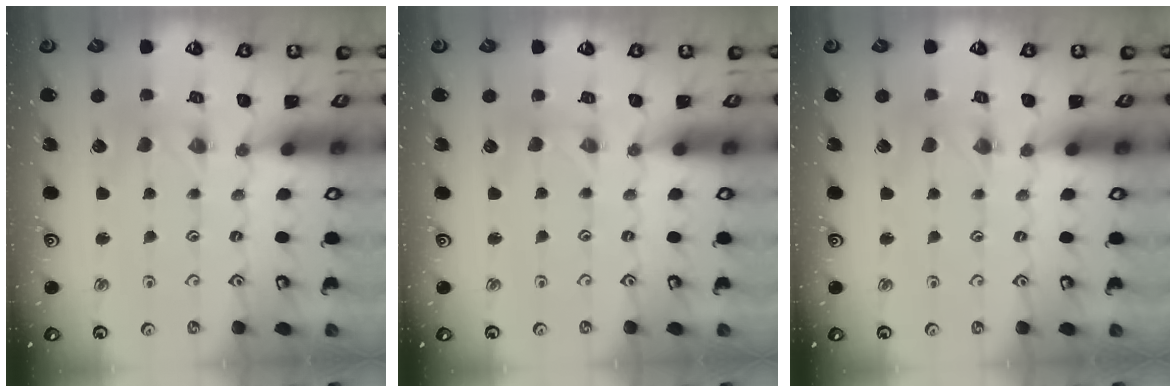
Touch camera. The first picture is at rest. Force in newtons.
{"total": 1.2, "press": 1.2, "slide": 0.1}
{"total": 0.0}